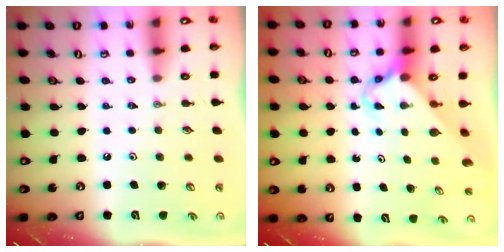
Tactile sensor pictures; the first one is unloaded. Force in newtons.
{"total": 2.6, "press": 2.6, "slide": 0.3}